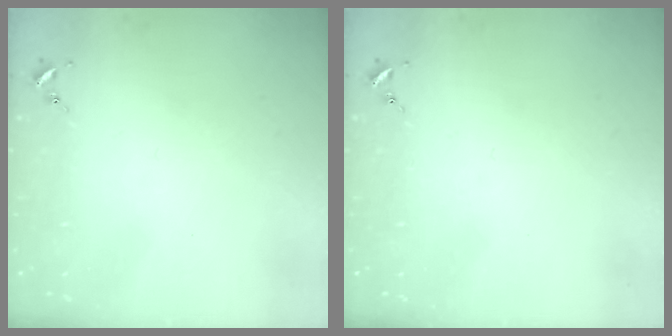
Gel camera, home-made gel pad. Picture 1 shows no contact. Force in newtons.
{"total": 0.0}